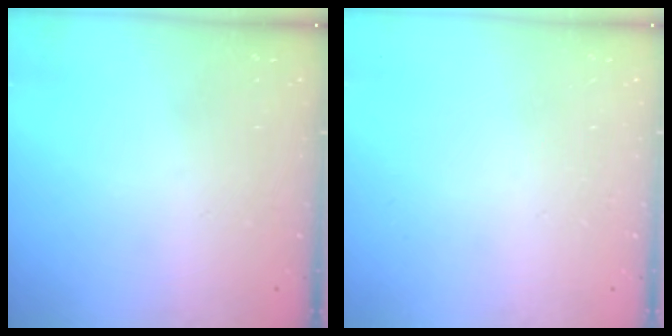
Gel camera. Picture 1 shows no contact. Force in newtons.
{"total": 0.0}